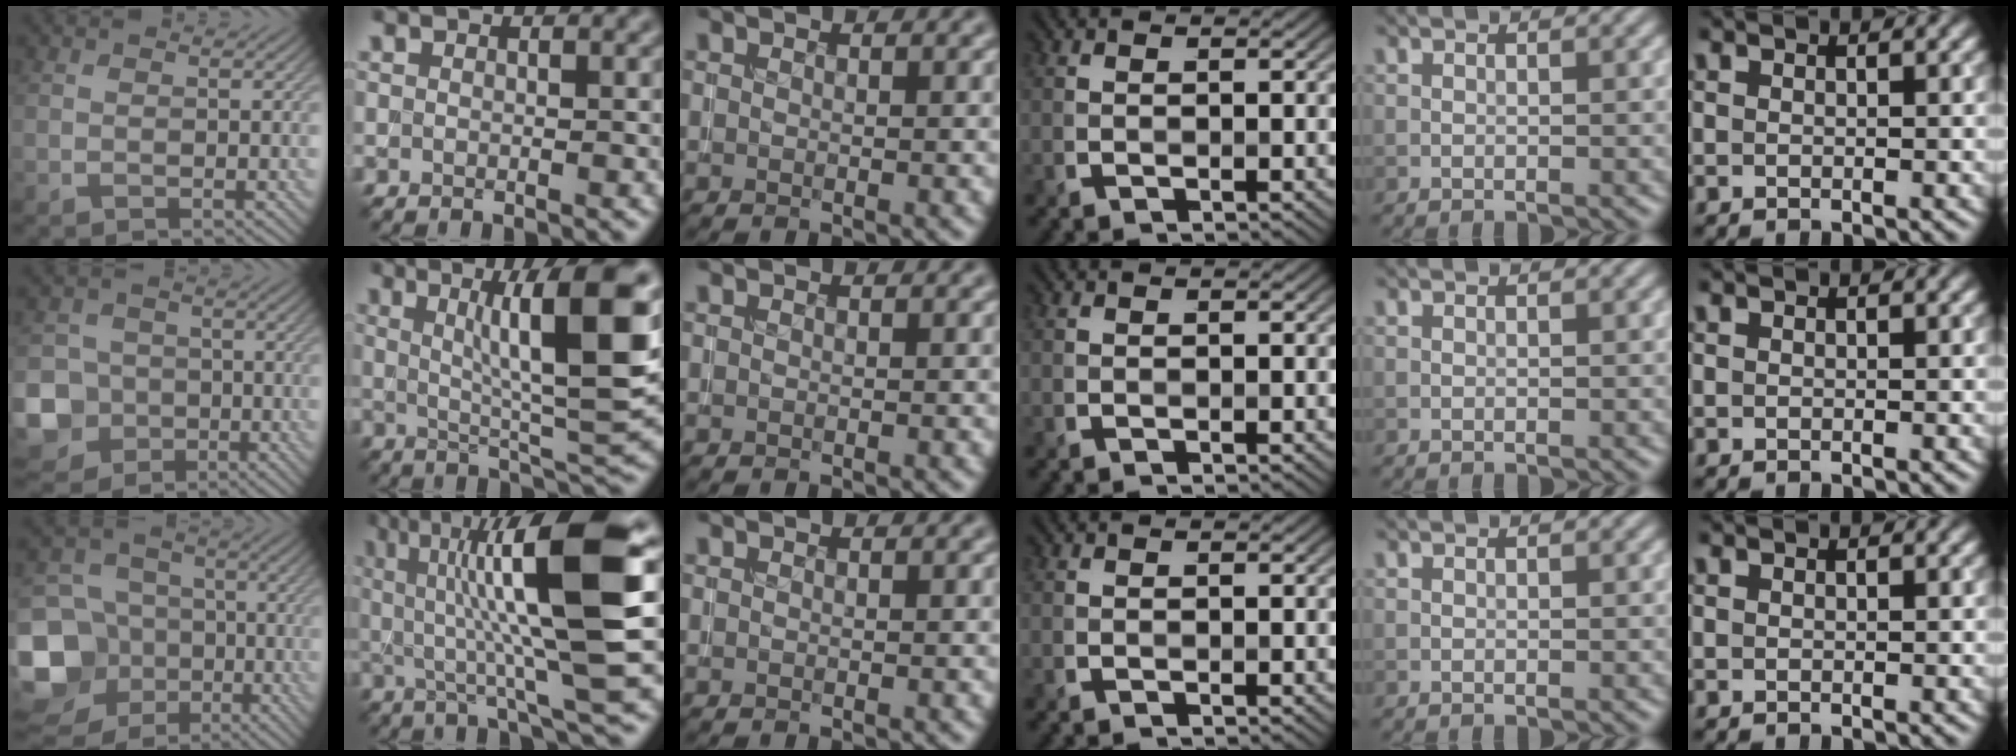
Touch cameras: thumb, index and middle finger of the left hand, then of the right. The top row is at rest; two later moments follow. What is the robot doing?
{"motion": "insert", "object": "coin"}